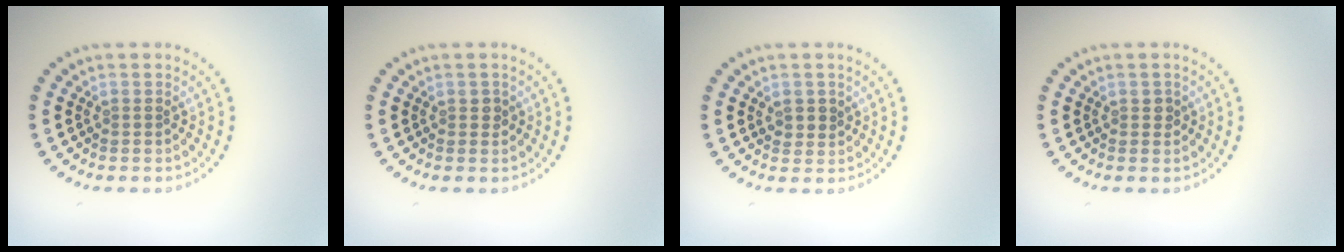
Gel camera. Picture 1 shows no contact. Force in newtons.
{"total": 0.8, "press": 0.8, "slide": 0.2}
{"total": 1.6, "press": 1.4, "slide": 0.8}
{"total": 0.8, "press": 0.8, "slide": 0.2}